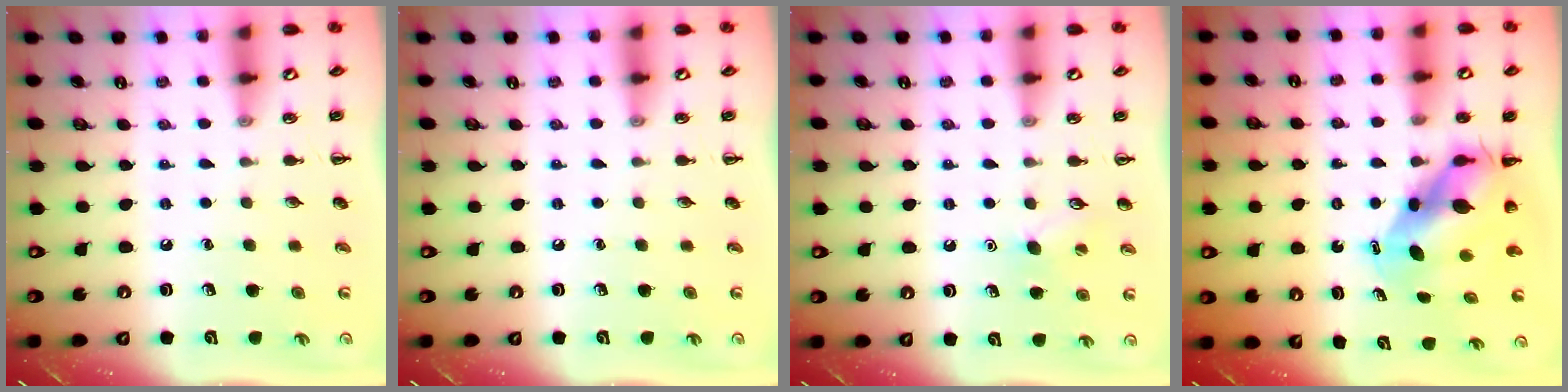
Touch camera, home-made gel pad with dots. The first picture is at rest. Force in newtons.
{"total": 0.0}
{"total": 7.2, "press": 7.1, "slide": 1.6}
{"total": 7.3, "press": 7.0, "slide": 1.9}